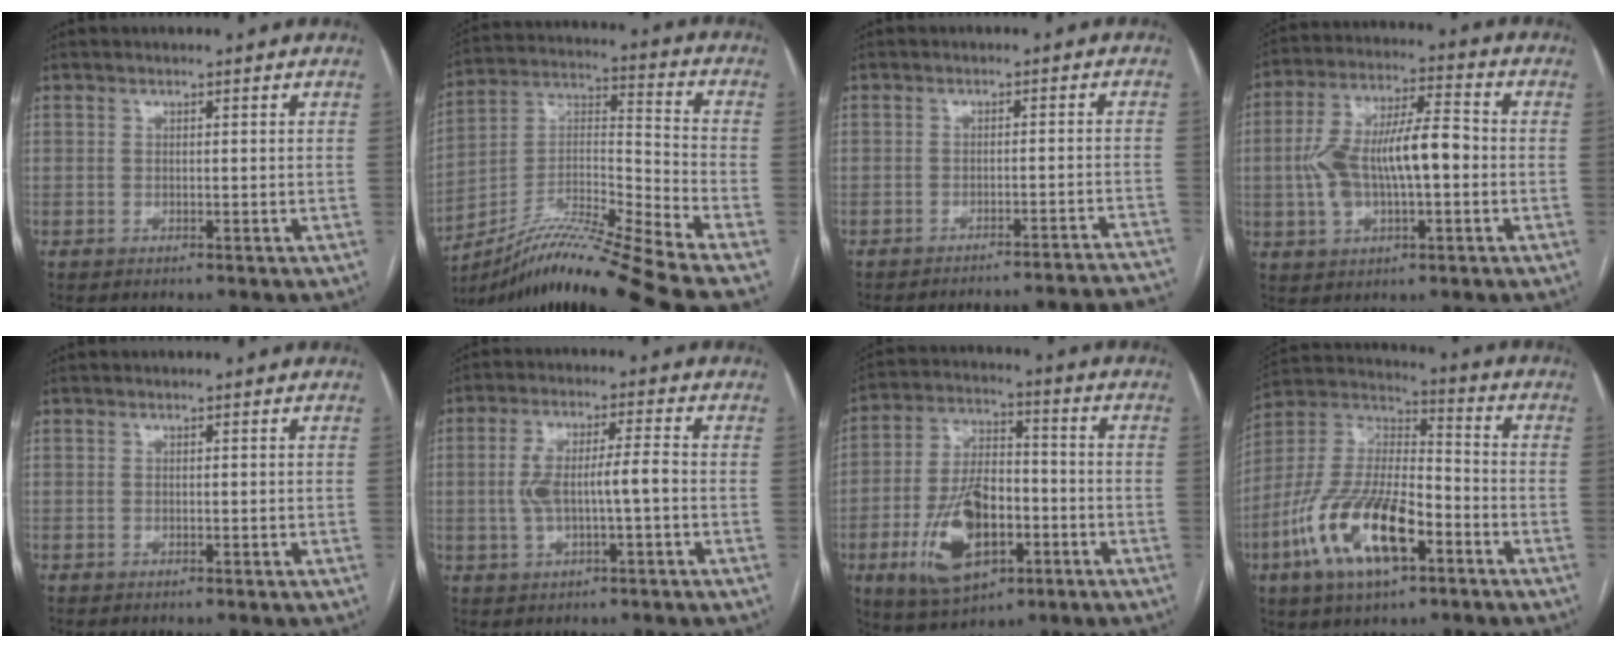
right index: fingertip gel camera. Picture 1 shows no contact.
{"total": 19.2, "force": [-16.4, -2.7, 9.5], "torque": [-0.194, 0.007, -0.296]}
{"total": 19.1, "force": [-18.8, -0.8, 3.4], "torque": [-0.018, -0.001, -0.214]}
{"total": 13.4, "force": [-1.2, 4.8, 12.4], "torque": [-0.245, 0.031, -0.016]}
{"total": 0.0}
{"total": 7.7, "force": [-0.9, 1.7, 7.4], "torque": [-0.149, 0.020, -0.013]}
{"total": 14.8, "force": [-5.3, 7.2, 11.7], "torque": [-0.235, 0.007, -0.086]}
{"total": 18.2, "force": [-7.7, 6.8, 15.0], "torque": [-0.316, 0.003, -0.136]}